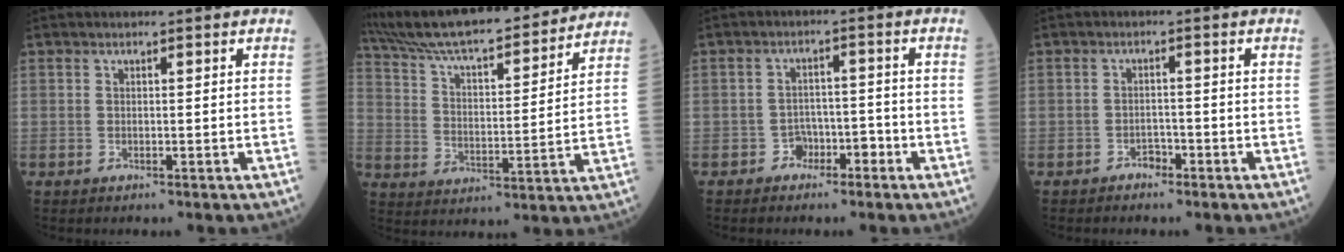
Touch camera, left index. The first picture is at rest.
{"total": 23.7, "force": [21.2, 3.4, 9.9], "torque": [-0.172, 0.016, 0.315]}
{"total": 3.1, "force": [-2.1, 2.1, 1.0], "torque": [-0.007, 0.011, -0.035]}
{"total": 1.7, "force": [-1.4, 0.9, 0.5], "torque": [-0.007, 0.004, -0.023]}